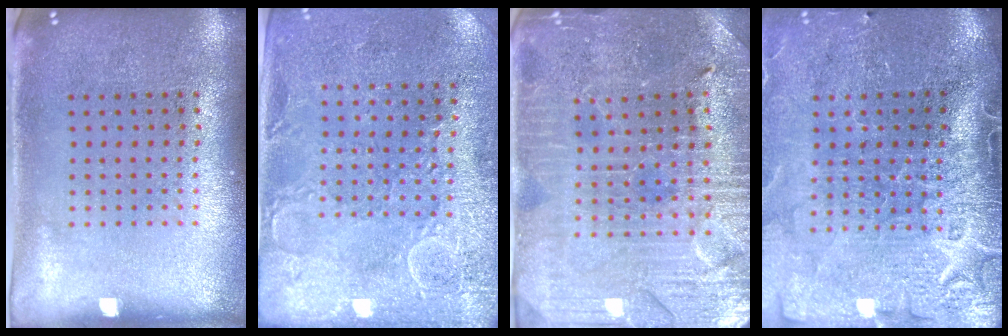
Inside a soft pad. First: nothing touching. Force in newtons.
{"total": 2.7, "press": 2.5, "slide": 0.9}
{"total": 3.3, "press": 3.3, "slide": 0.6}
{"total": 4.4, "press": 3.7, "slide": 2.4}